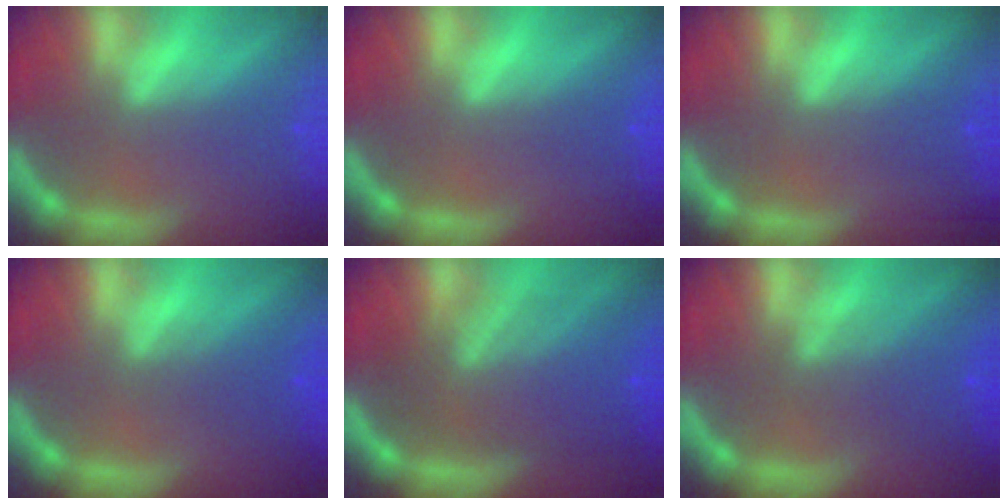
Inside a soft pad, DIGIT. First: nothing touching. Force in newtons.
{"total": 0.9}
{"total": 1.5}
{"total": 2.5}
{"total": 9.0}
{"total": 4.6}